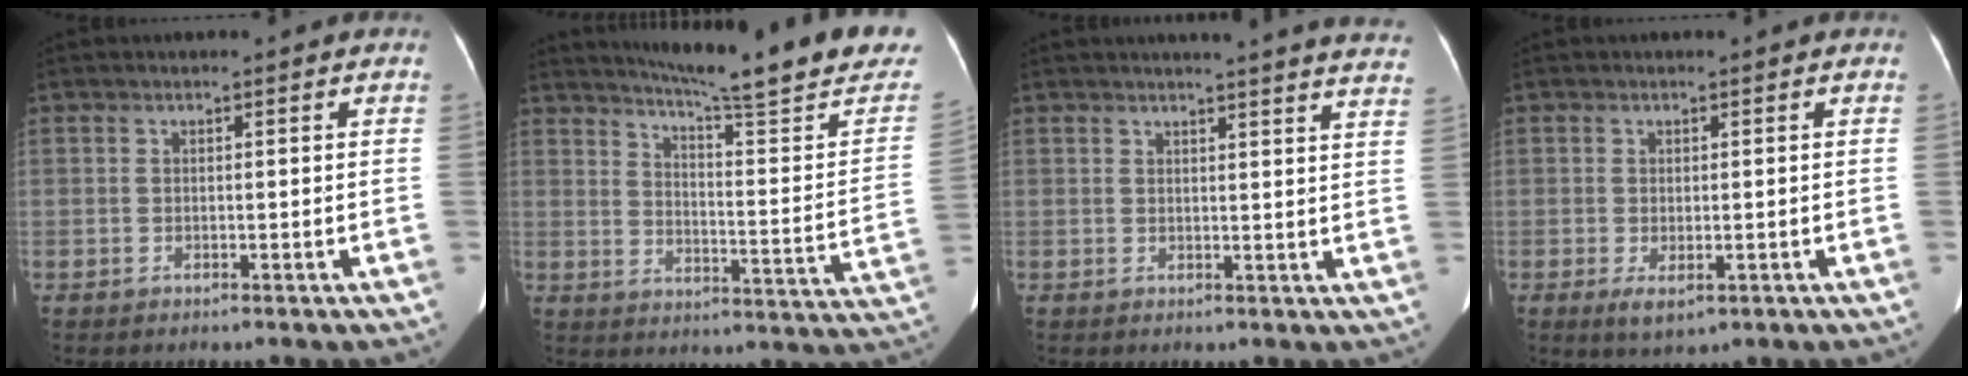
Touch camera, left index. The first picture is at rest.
{"total": 24.2, "force": [20.8, 0.7, 12.3], "torque": [-0.169, -0.078, 0.257]}
{"total": 18.4, "force": [17.4, 0.6, 6.2], "torque": [-0.074, -0.053, 0.185]}
{"total": 2.9, "force": [-1.0, 1.3, 2.4], "torque": [-0.040, -0.006, -0.005]}